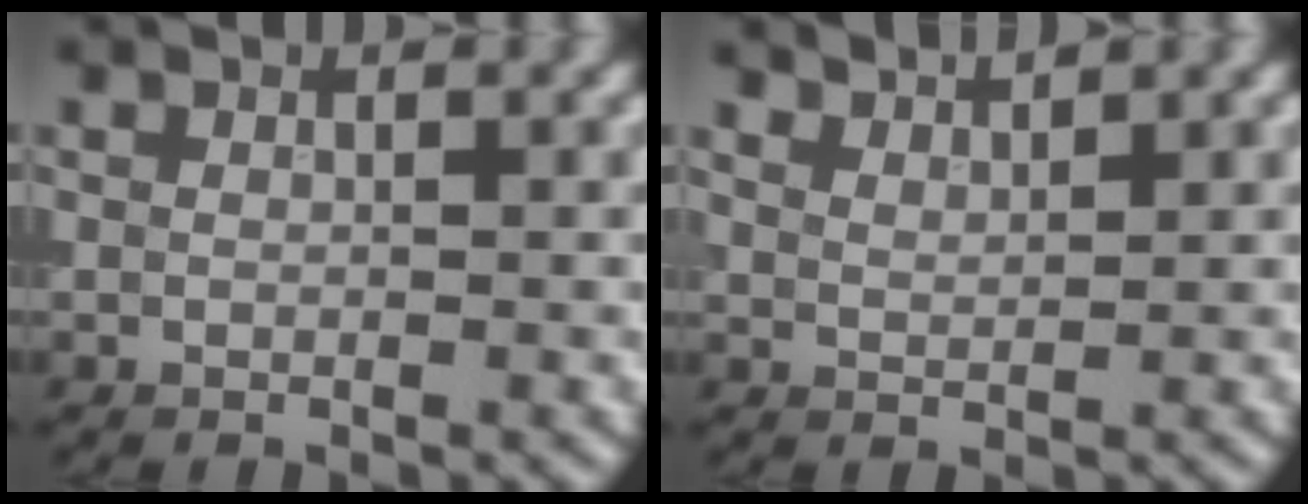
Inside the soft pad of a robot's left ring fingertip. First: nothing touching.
{"total": 3.0, "force": [2.9, 0.4, 0.6], "torque": [-0.010, -0.004, 0.049]}